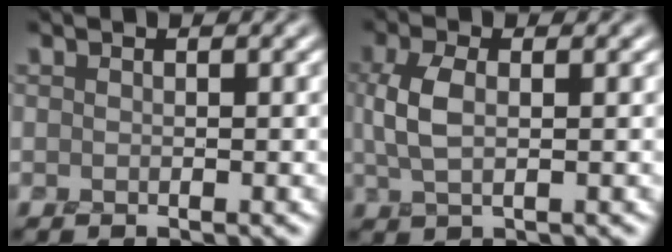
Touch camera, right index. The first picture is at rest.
{"total": 2.5, "force": [0.3, 1.0, 2.3], "torque": [-0.058, 0.000, 0.007]}